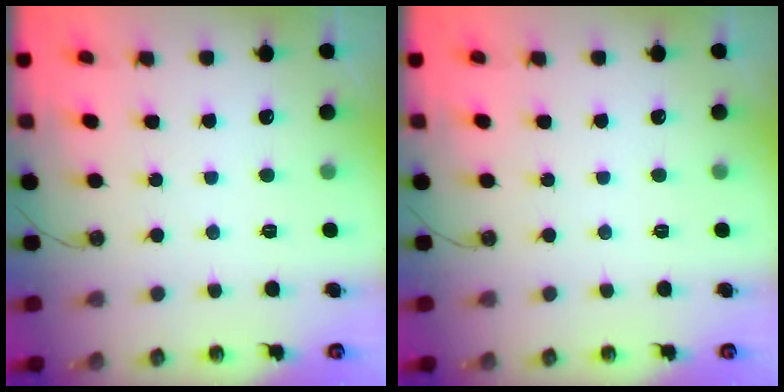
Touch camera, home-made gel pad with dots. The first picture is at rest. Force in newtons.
{"total": 0.0}